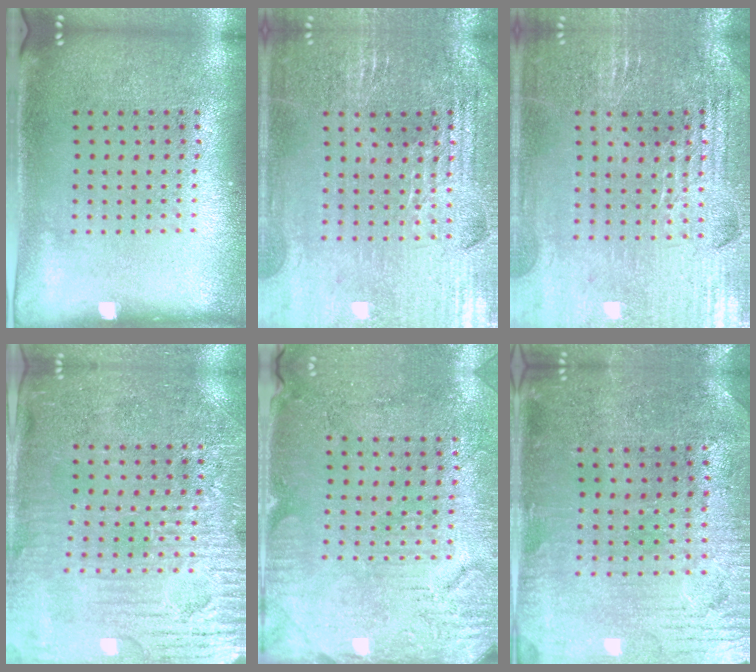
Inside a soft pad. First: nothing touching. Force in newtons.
{"total": 2.7, "press": 2.7, "slide": 0.5}
{"total": 2.9, "press": 2.9, "slide": 0.5}
{"total": 3.6, "press": 3.4, "slide": 1.2}
{"total": 3.2, "press": 2.8, "slide": 1.5}
{"total": 0.9, "press": 0.7, "slide": 0.6}